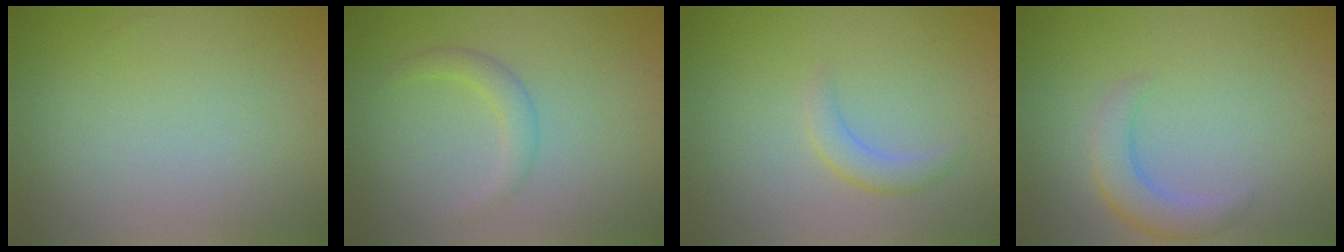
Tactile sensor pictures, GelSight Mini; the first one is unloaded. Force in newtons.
{"total": 1.8, "press": 1.8, "slide": 0.1}
{"total": 1.9, "press": 1.9, "slide": 0.1}
{"total": 3.1, "press": 3.1, "slide": 0.3}